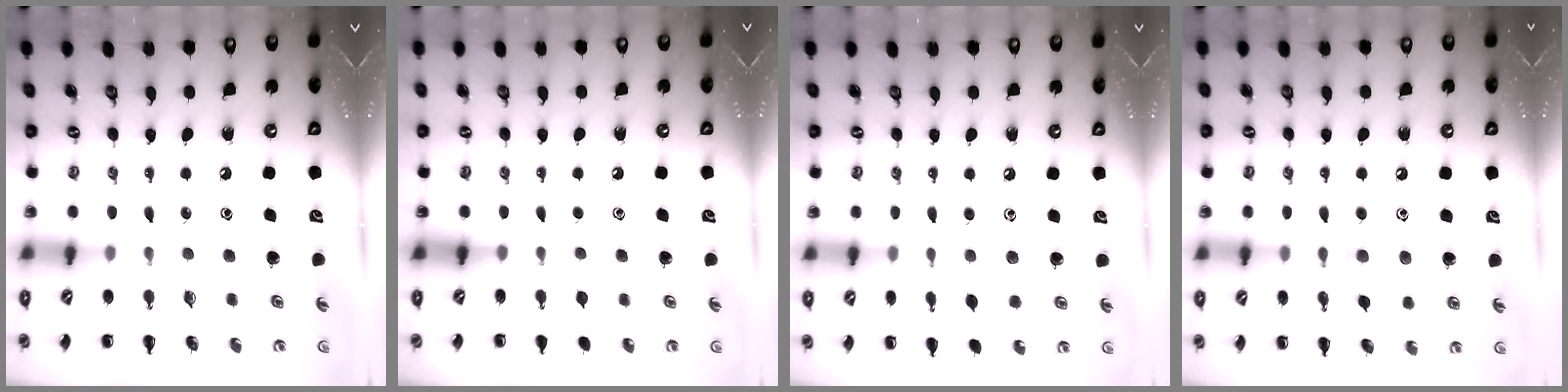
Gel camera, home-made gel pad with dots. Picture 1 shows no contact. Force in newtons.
{"total": 1.1, "press": 1.1, "slide": 0.2}
{"total": 6.0, "press": 5.8, "slide": 1.8}
{"total": 9.7, "press": 9.7, "slide": 0.5}